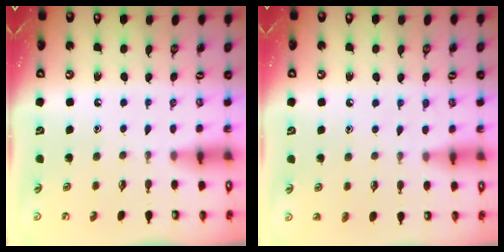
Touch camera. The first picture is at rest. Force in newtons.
{"total": 4.1, "press": 4.1, "slide": 0.4}